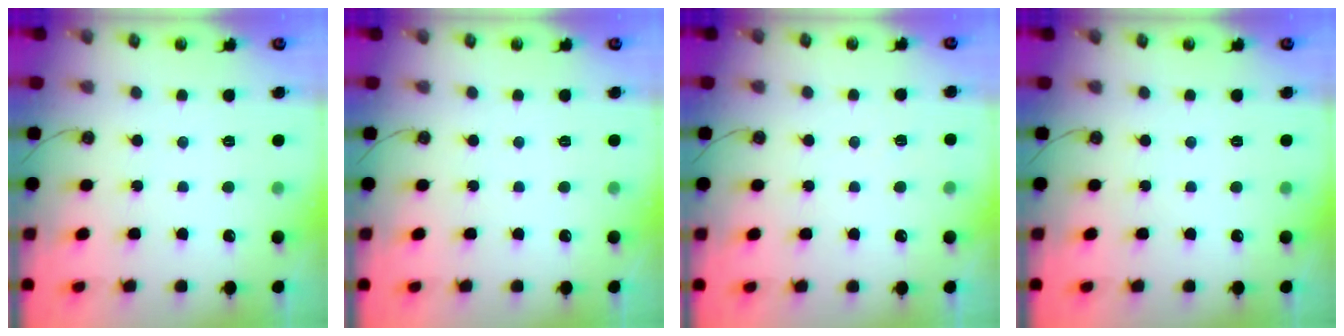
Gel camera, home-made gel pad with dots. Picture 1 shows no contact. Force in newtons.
{"total": 0.0}
{"total": 5.1, "press": 5.0, "slide": 0.6}
{"total": 0.0}